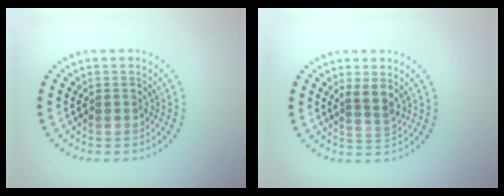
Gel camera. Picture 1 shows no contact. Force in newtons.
{"total": 2.1, "press": 1.6, "slide": 1.3}